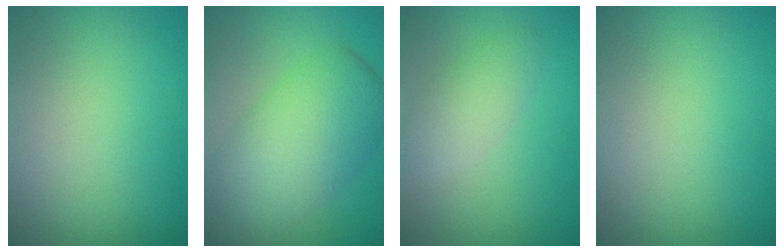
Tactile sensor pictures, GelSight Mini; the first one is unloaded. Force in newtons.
{"total": 8.6, "press": 8.5, "slide": 0.5}
{"total": 2.4, "press": 2.4, "slide": 0.1}
{"total": 0.0}